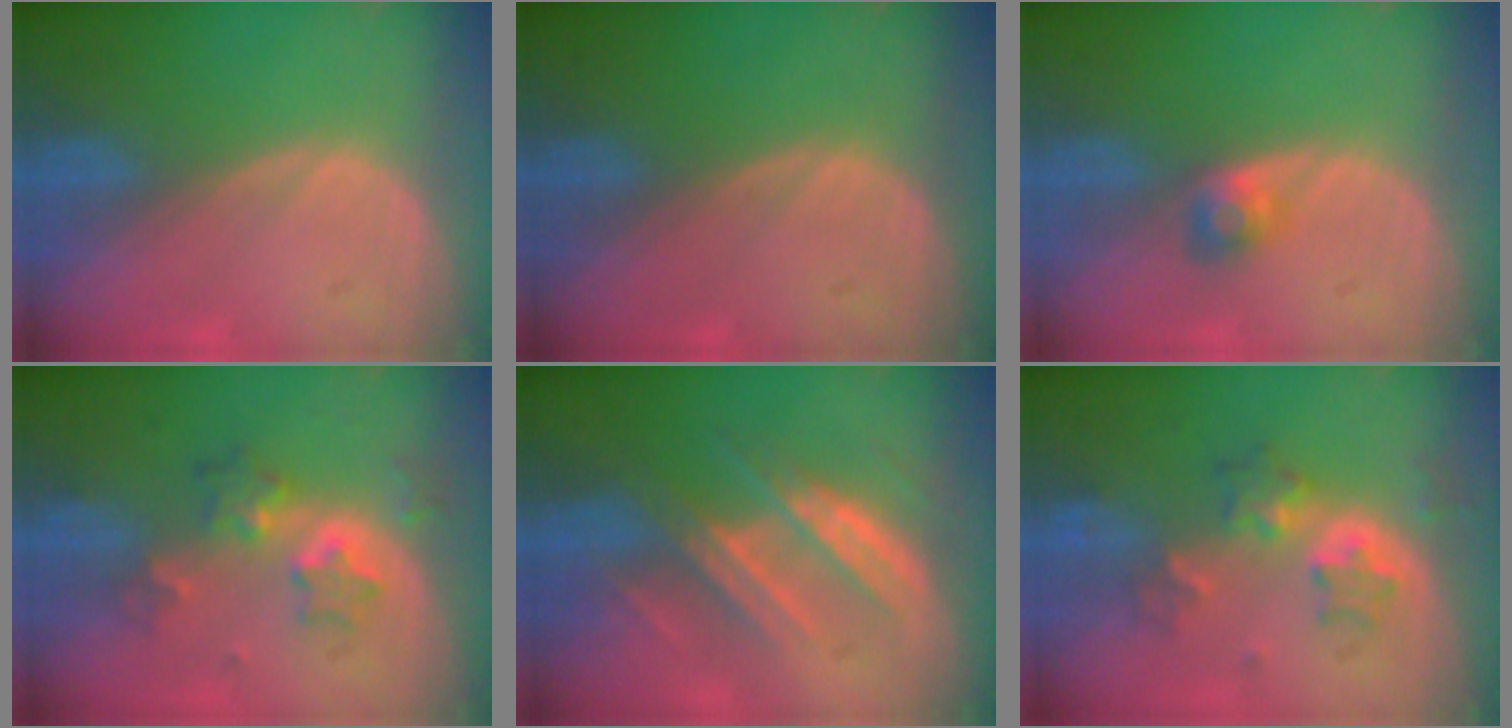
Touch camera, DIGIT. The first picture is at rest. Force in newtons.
{"total": 0.0}
{"total": 2.5, "press": 2.3, "slide": 0.9}
{"total": 6.5, "press": 5.6, "slide": 3.1}
{"total": 7.5, "press": 7.2, "slide": 2.0}
{"total": 6.5, "press": 5.7, "slide": 3.2}